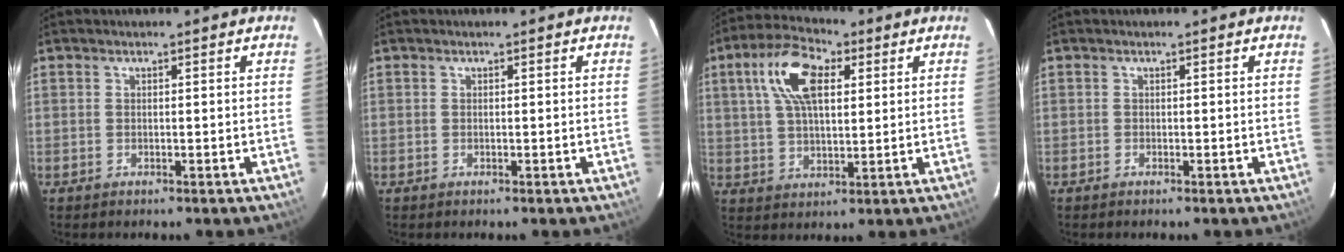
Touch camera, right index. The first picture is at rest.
{"total": 0.0}
{"total": 12.3, "force": [4.5, 6.0, 9.7], "torque": [-0.187, 0.029, 0.080]}
{"total": 0.0}